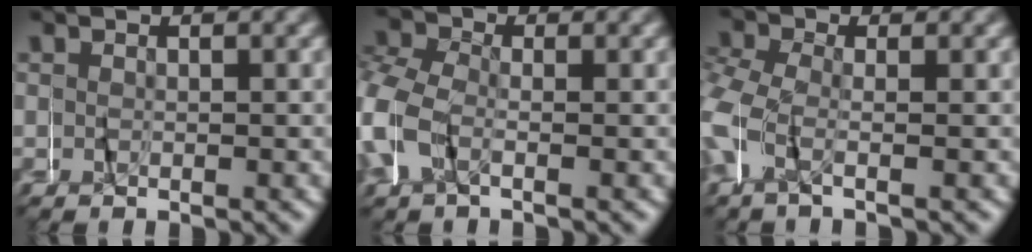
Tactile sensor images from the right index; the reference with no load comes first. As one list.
[{"total": 4.8, "force": [-0.6, 4.3, 2.0], "torque": [-0.062, -0.003, -0.023]}, {"total": 1.9, "force": [-0.6, 1.7, 0.8], "torque": [-0.045, -0.004, -0.017]}]